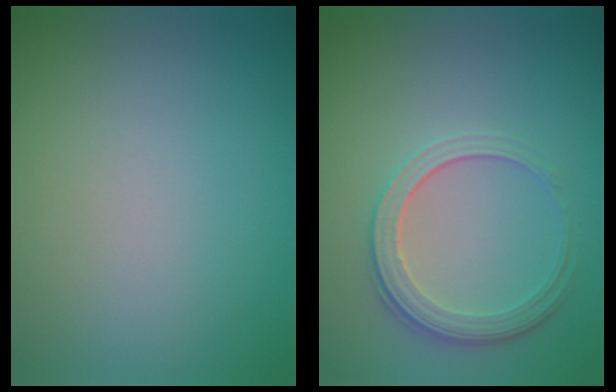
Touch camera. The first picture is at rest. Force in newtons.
{"total": 3.8, "press": 2.8, "slide": 2.6}